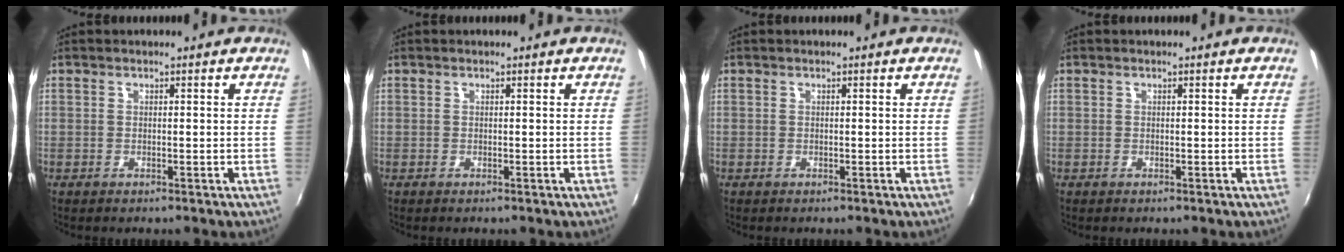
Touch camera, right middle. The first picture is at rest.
{"total": 0.0}
{"total": 0.0}
{"total": 0.0}